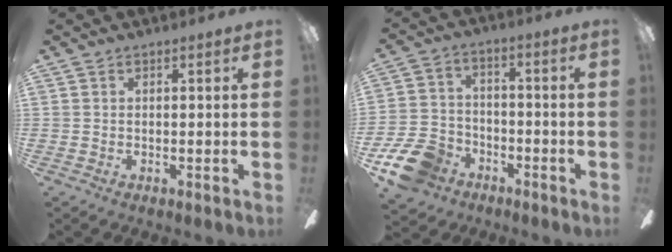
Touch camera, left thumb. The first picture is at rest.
{"total": 12.3, "force": [-7.4, 8.2, 5.4], "torque": [-0.123, 0.052, -0.135]}